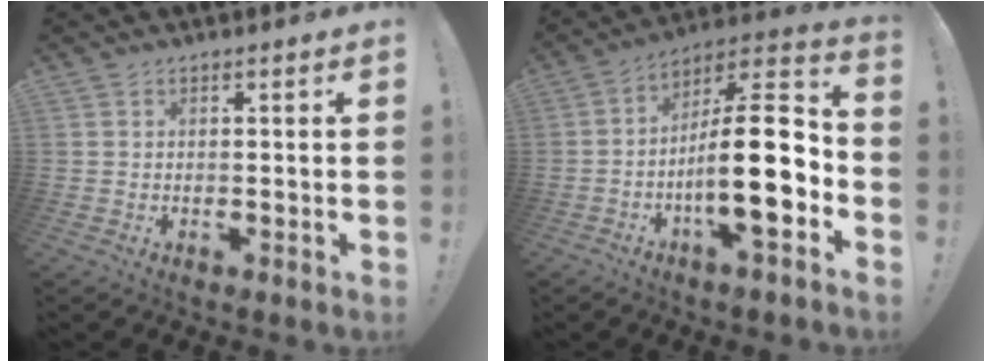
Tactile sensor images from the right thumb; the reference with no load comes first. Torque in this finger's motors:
{"motor_torque": [2.36, 2.64, 1.55, -1.22, 0.55]}